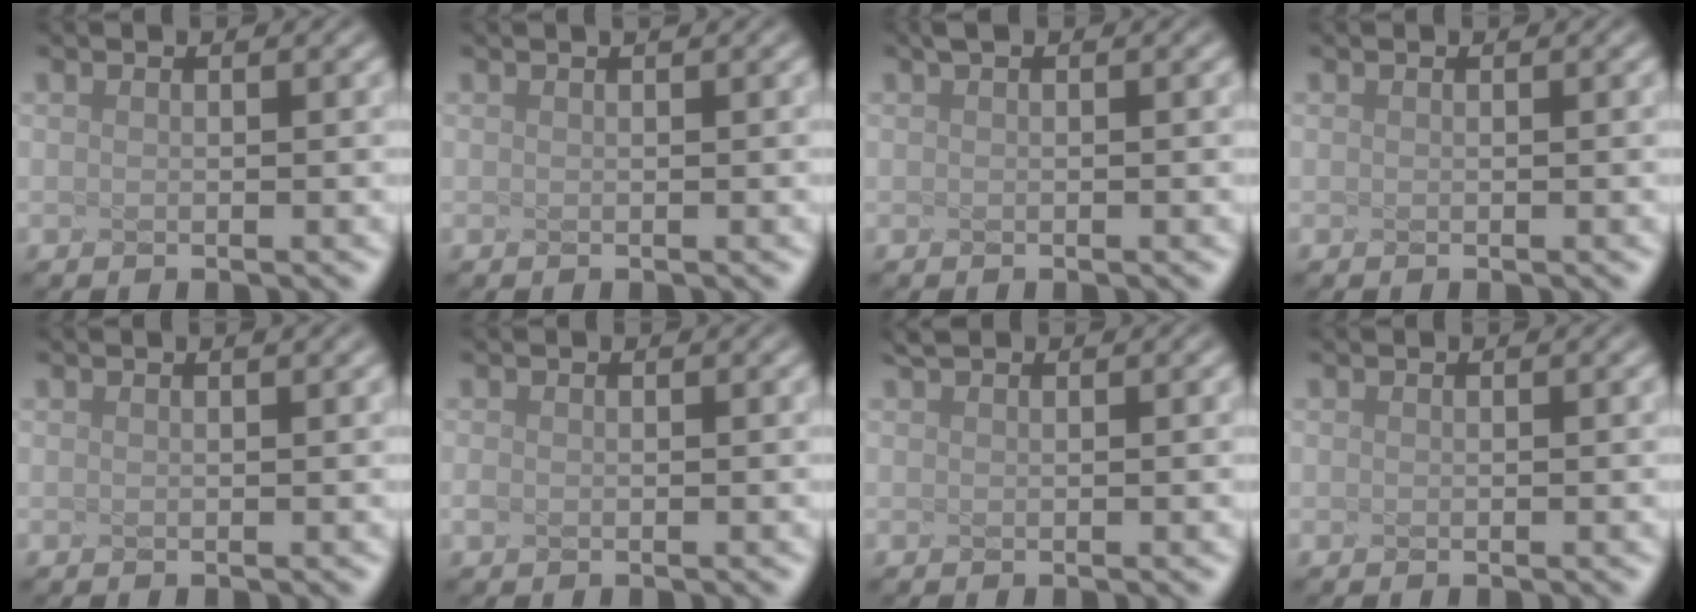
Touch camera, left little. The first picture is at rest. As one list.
[{"total": 1.0, "force": [0.6, 0.4, 0.6], "torque": [-0.009, 0.015, 0.007]}, {"total": 0.0}, {"total": 0.0}, {"total": 1.0, "force": [0.7, 0.4, 0.6], "torque": [-0.006, 0.015, 0.005]}, {"total": 0.8, "force": [-0.5, -0.4, -0.4], "torque": [-0.006, -0.008, 0.002]}, {"total": 0.6, "force": [0.3, -0.5, -0.2], "torque": [-0.006, -0.003, 0.014]}, {"total": 0.0}]